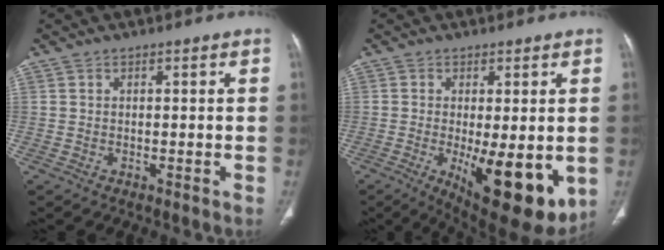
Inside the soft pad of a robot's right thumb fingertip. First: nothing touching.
{"total": 14.8, "force": [-3.4, 5.4, 13.4], "torque": [-0.174, -0.027, -0.030]}